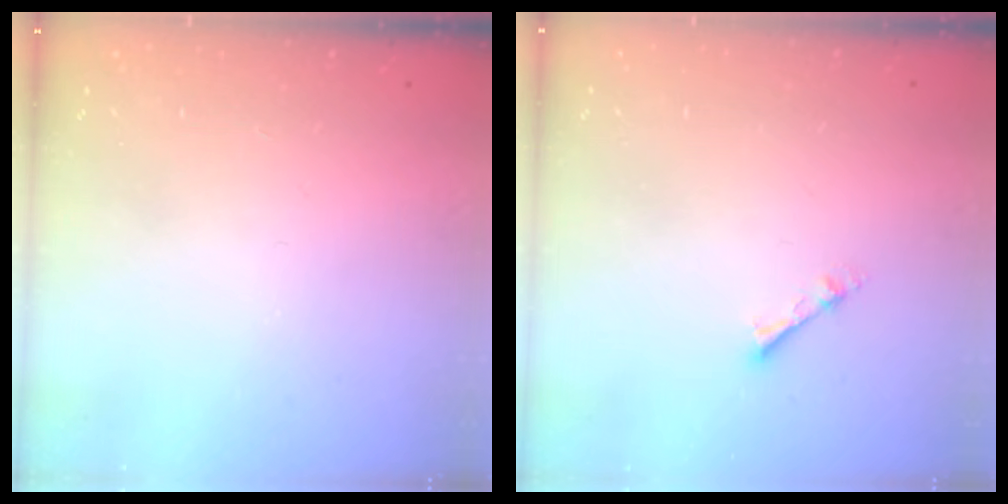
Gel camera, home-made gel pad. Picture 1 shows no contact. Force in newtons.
{"total": 3.3, "press": 3.2, "slide": 0.4}